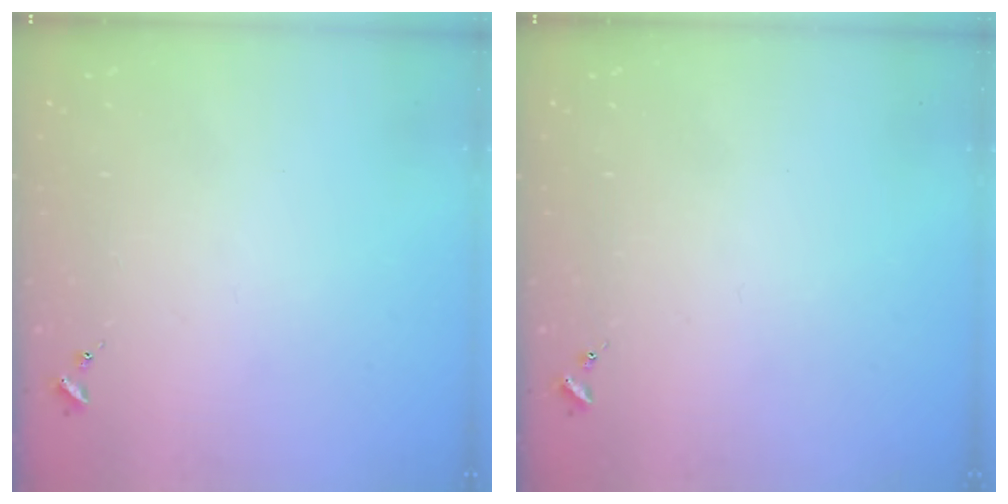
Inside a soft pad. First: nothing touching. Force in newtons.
{"total": 0.0}